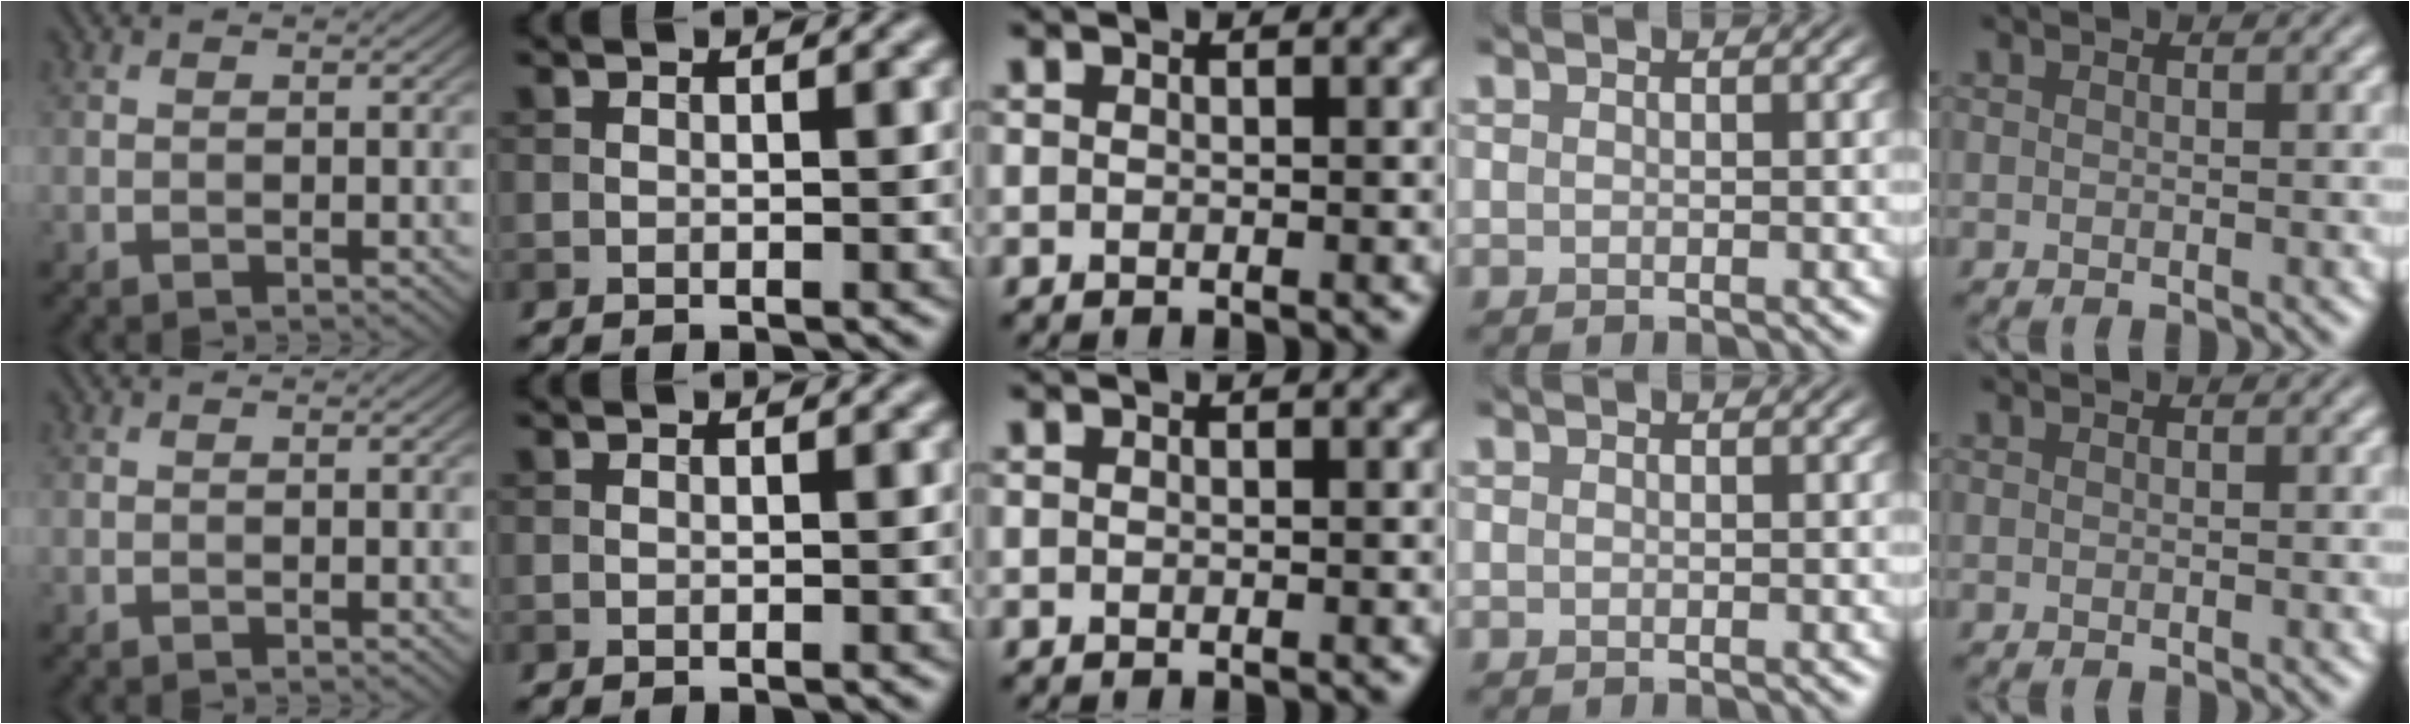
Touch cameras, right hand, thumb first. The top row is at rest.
{}